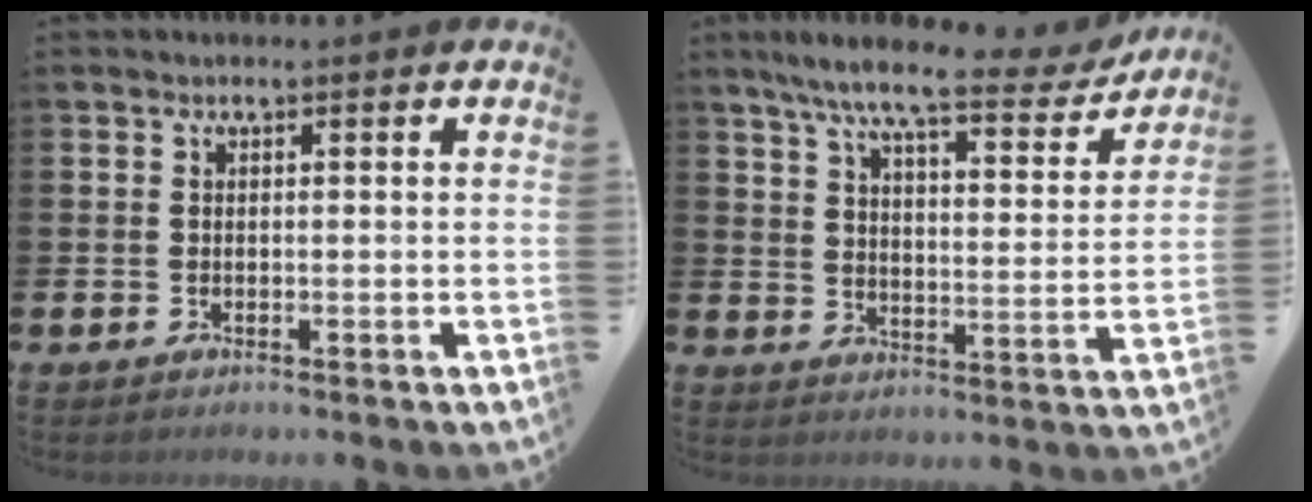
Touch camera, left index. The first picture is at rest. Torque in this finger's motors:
{"motor_torque": [1.30, -0.83, 0.70, 0.21]}